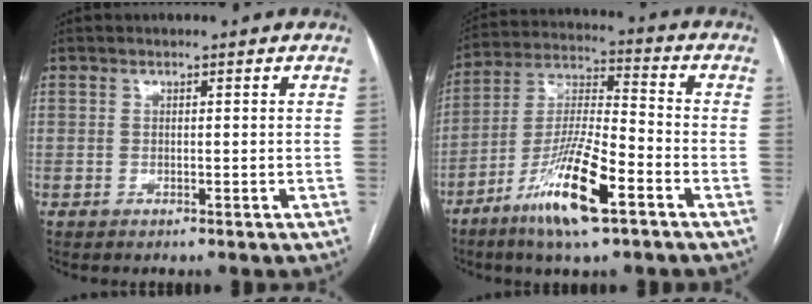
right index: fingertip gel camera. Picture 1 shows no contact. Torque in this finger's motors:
{"motor_torque": [1.49, -0.65, 0.45, 0.17]}